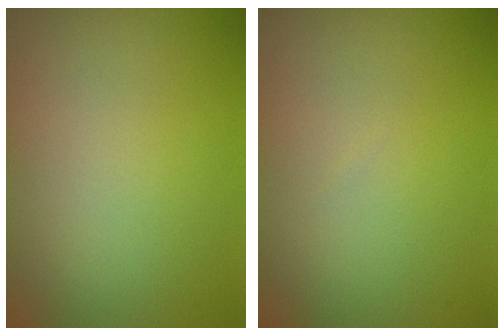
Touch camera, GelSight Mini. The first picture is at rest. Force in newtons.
{"total": 0.0}